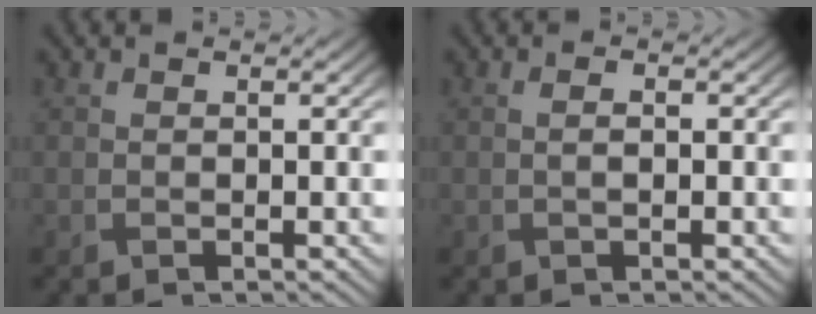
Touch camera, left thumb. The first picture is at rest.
{"total": 1.0, "force": [0.0, 0.3, 0.9], "torque": [-0.015, -0.001, 0.003]}